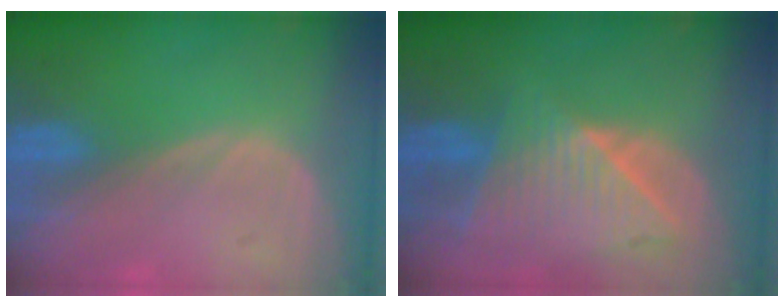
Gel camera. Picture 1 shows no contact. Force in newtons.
{"total": 9.1, "press": 8.1, "slide": 4.0}